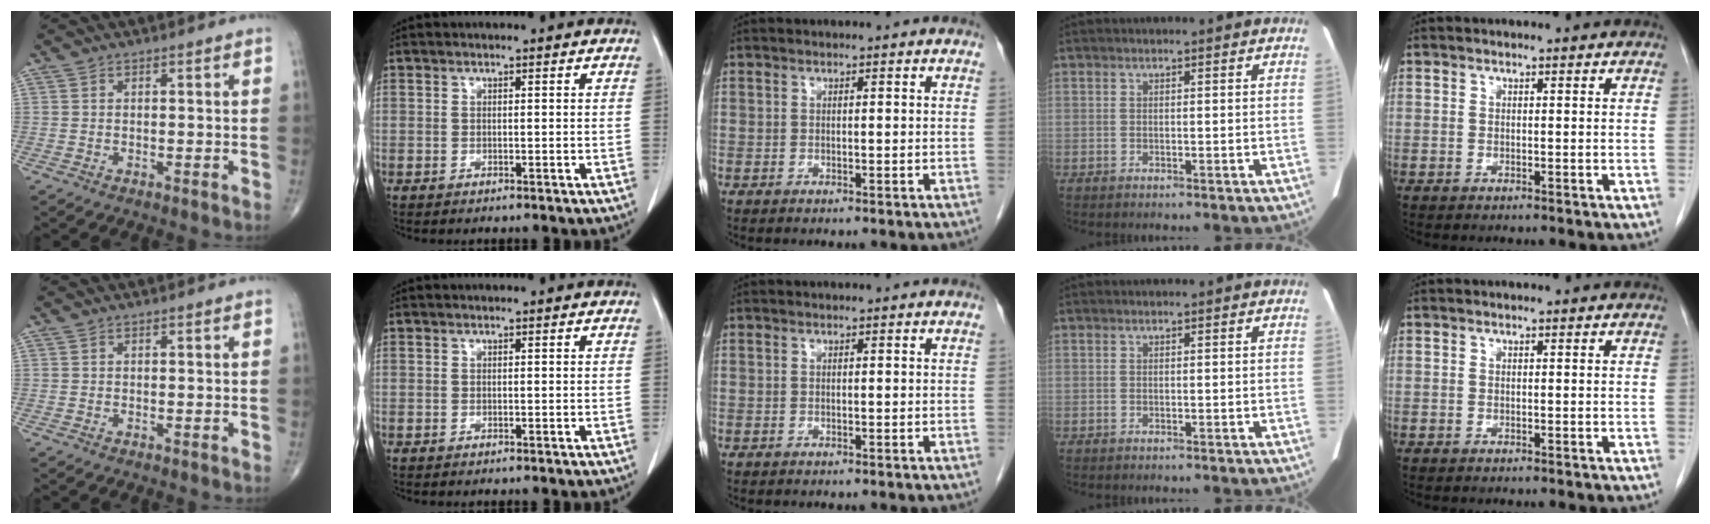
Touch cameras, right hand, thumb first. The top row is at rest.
{}